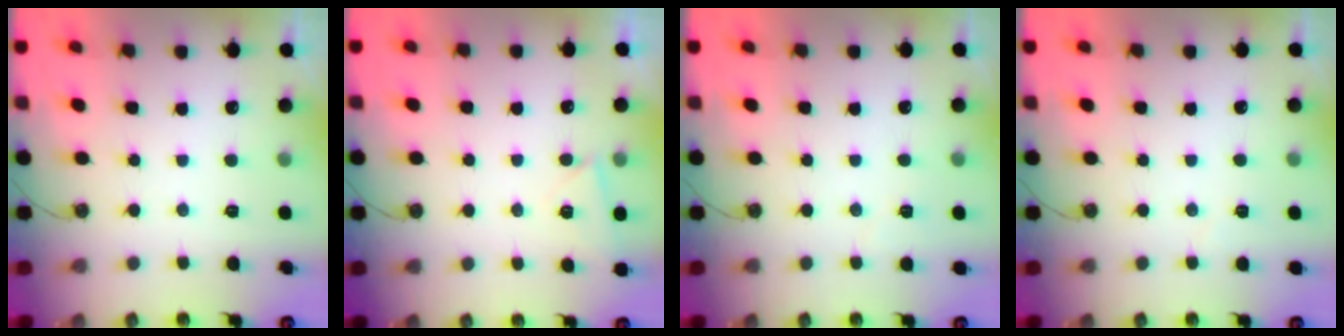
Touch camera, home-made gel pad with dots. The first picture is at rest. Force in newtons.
{"total": 5.2, "press": 4.8, "slide": 1.8}
{"total": 3.5, "press": 3.1, "slide": 1.8}
{"total": 3.1, "press": 3.1, "slide": 0.6}